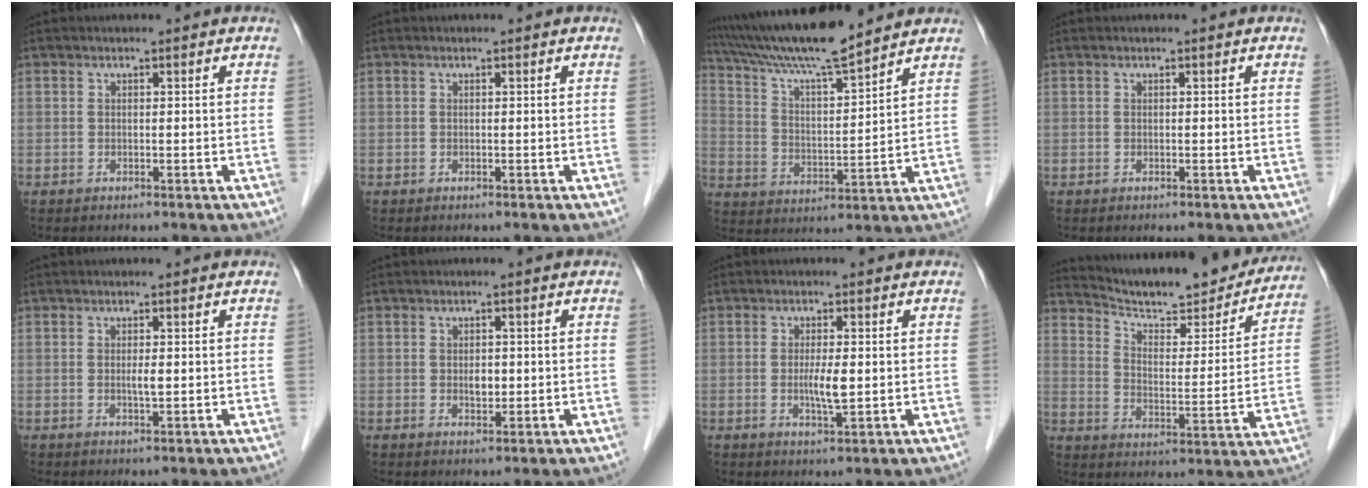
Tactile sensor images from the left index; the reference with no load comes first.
{"total": 0.0}
{"total": 13.8, "force": [12.4, -0.4, 6.2], "torque": [-0.121, 0.013, 0.218]}
{"total": 0.0}
{"total": 1.5, "force": [0.1, 0.1, 1.5], "torque": [-0.029, -0.001, 0.001]}
{"total": 2.1, "force": [0.0, 1.0, 1.9], "torque": [-0.035, -0.001, 0.002]}
{"total": 3.6, "force": [-0.1, 0.5, 3.6], "torque": [-0.067, -0.005, -0.001]}
{"total": 21.9, "force": [20.1, 3.3, 8.0], "torque": [-0.122, -0.029, 0.274]}